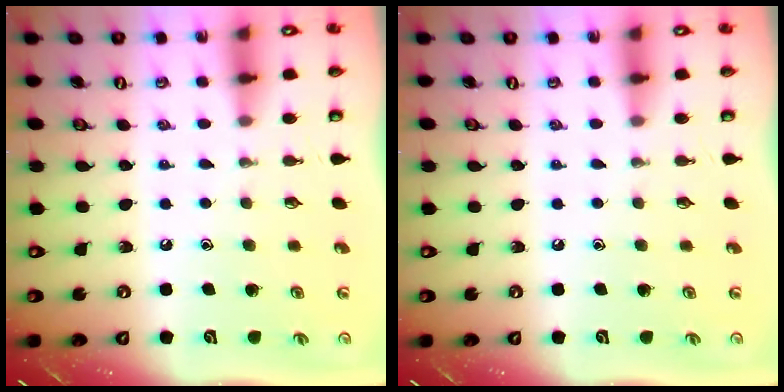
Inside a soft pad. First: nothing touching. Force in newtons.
{"total": 0.0}